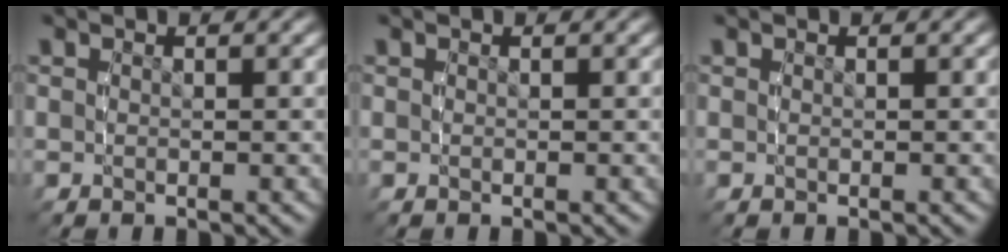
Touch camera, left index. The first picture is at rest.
{"total": 0.0}
{"total": 0.0}